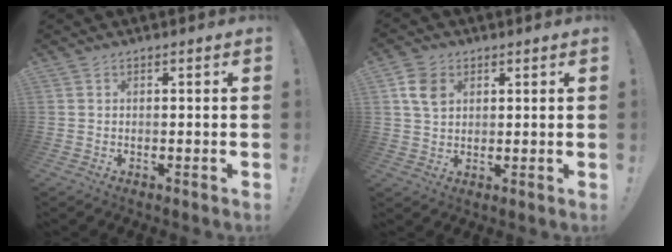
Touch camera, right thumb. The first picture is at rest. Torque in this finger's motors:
{"motor_torque": [-0.24, 0.64, 0.83, 0.06, 0.23]}